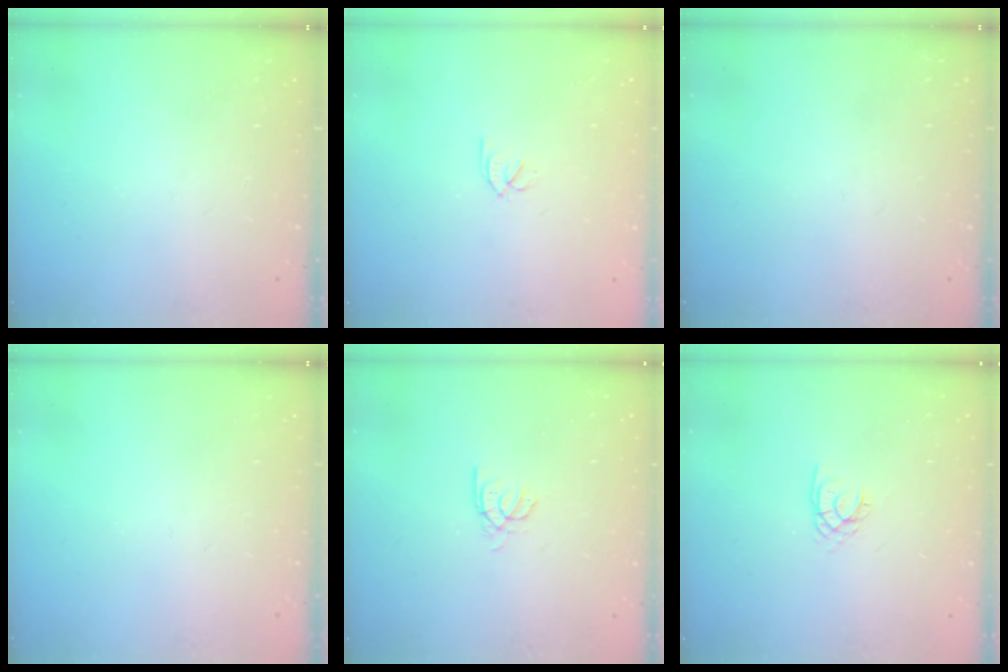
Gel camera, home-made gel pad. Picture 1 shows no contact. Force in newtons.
{"total": 1.8, "press": 1.7, "slide": 0.5}
{"total": 0.0}
{"total": 0.0}
{"total": 2.3, "press": 2.3, "slide": 0.2}
{"total": 2.0, "press": 1.9, "slide": 0.4}